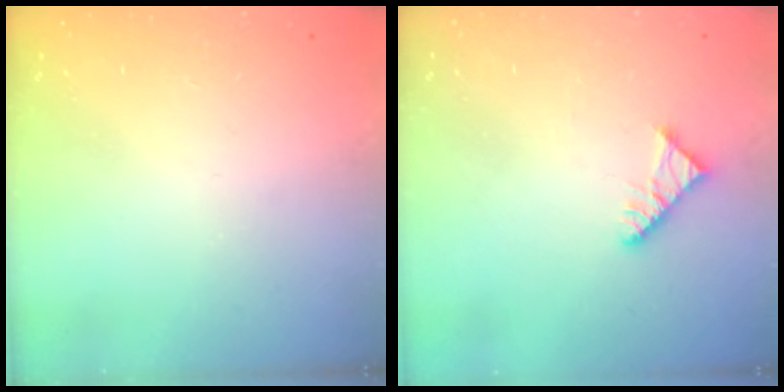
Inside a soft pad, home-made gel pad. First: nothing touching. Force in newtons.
{"total": 4.4, "press": 4.4, "slide": 0.6}